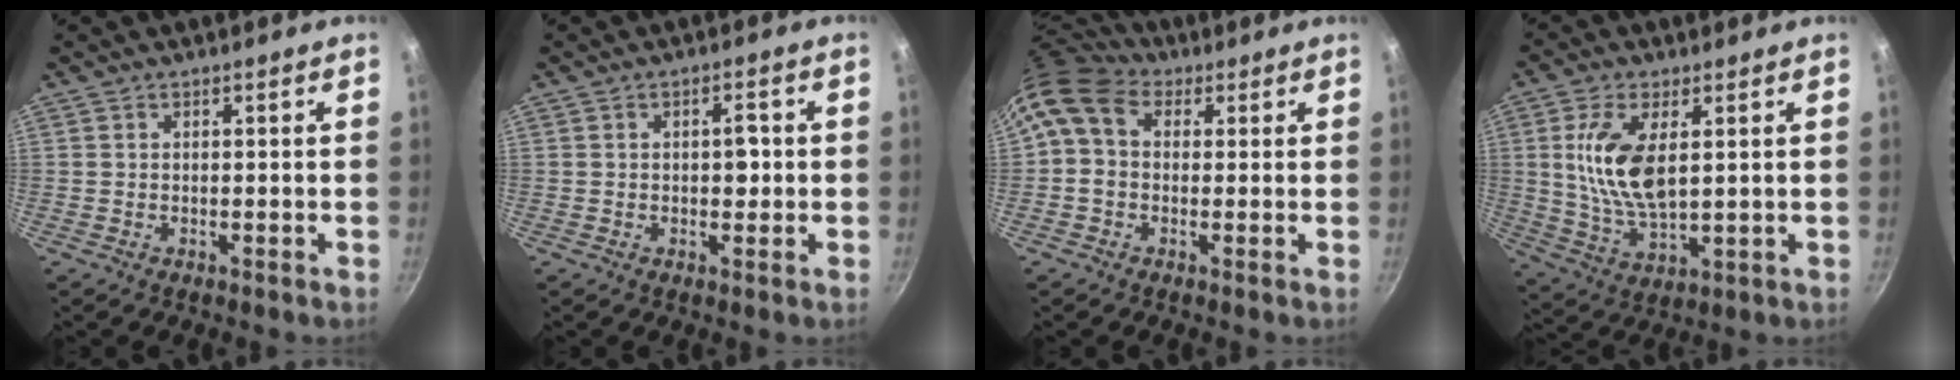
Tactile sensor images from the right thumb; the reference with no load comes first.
{"total": 3.1, "force": [0.1, 1.8, 2.5], "torque": [-0.022, 0.005, 0.000]}
{"total": 9.5, "force": [2.6, 7.1, 5.8], "torque": [-0.104, 0.017, 0.026]}
{"total": 12.1, "force": [2.5, 5.8, 10.3], "torque": [-0.199, -0.012, 0.055]}